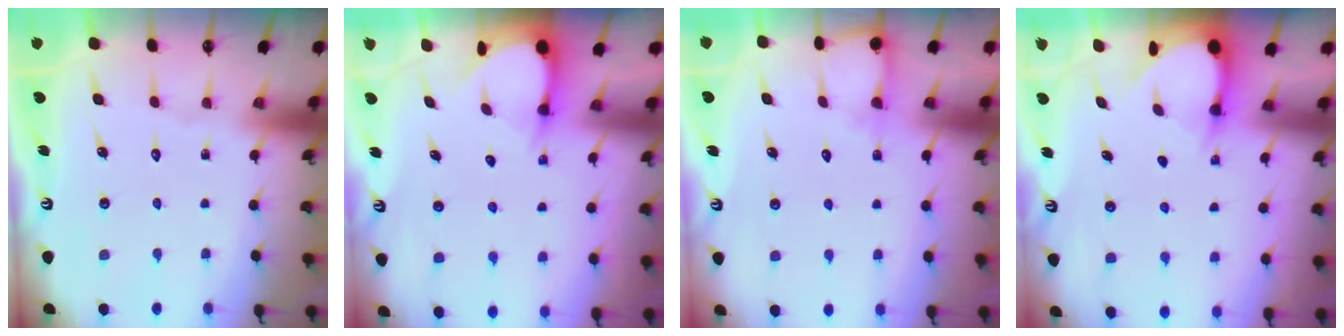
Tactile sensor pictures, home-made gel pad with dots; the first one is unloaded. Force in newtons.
{"total": 3.5, "press": 3.5, "slide": 0.4}
{"total": 5.7, "press": 5.7, "slide": 0.4}
{"total": 3.3, "press": 3.3, "slide": 0.4}